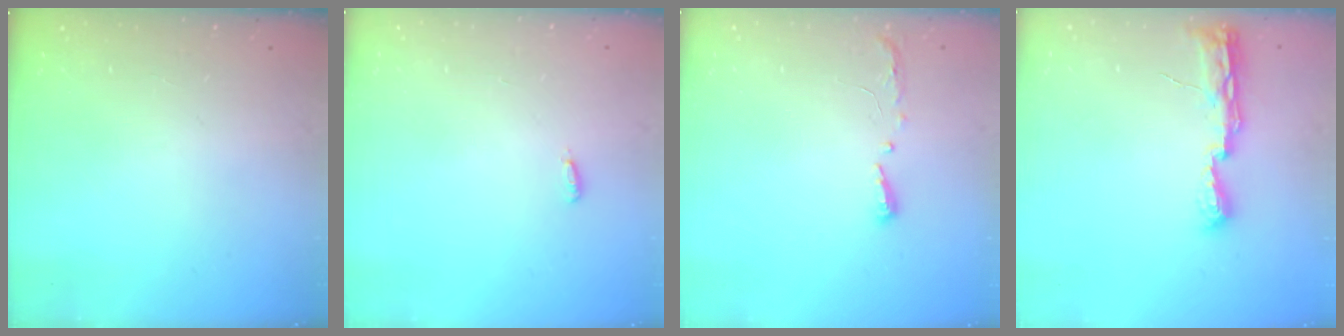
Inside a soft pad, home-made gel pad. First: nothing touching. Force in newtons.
{"total": 2.9, "press": 2.8, "slide": 0.9}
{"total": 4.1, "press": 4.0, "slide": 0.6}
{"total": 8.0, "press": 8.0, "slide": 0.8}